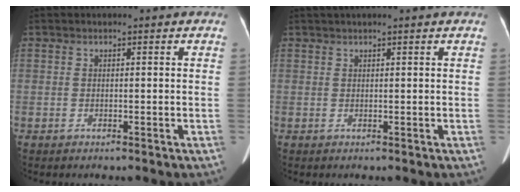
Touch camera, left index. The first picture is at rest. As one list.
[{"total": 3.0, "force": [2.5, -0.5, 1.7], "torque": [-0.020, 0.031, 0.041]}]